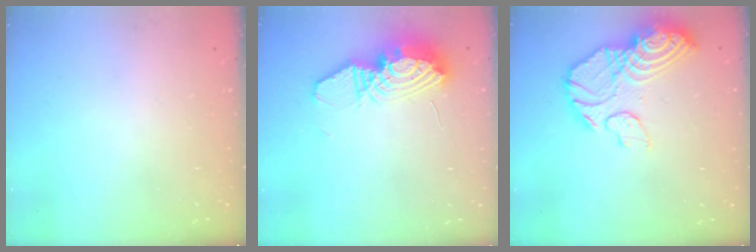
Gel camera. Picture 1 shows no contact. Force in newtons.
{"total": 13.9, "press": 13.8, "slide": 1.2}
{"total": 17.8, "press": 17.3, "slide": 4.0}